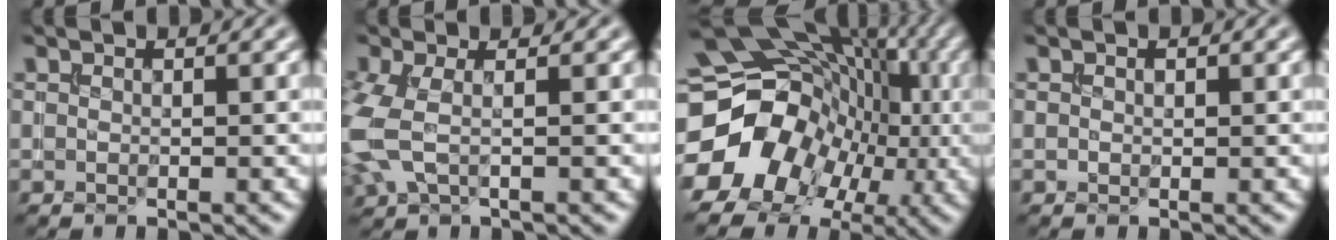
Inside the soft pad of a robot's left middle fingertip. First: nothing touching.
{"total": 4.1, "force": [-0.2, 2.2, 3.5], "torque": [-0.108, -0.005, -0.010]}
{"total": 18.3, "force": [-3.6, 15.3, 9.3], "torque": [-0.171, -0.015, -0.071]}
{"total": 0.7, "force": [0.2, 0.4, 0.4], "torque": [-0.008, 0.000, 0.002]}